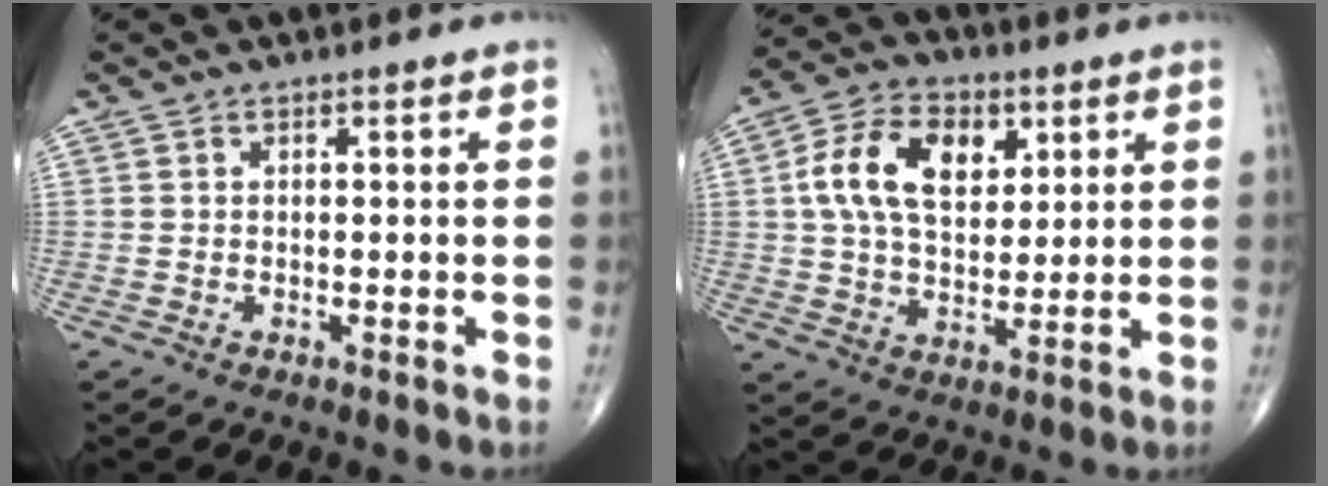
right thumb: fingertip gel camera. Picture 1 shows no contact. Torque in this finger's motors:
{"motor_torque": [-0.35, 0.66, 0.87, 0.59, 0.12]}